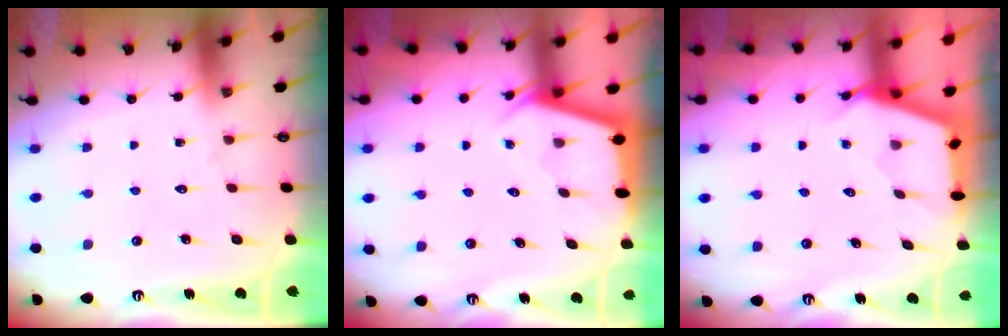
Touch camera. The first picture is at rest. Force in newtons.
{"total": 2.7, "press": 2.7, "slide": 0.2}
{"total": 2.6, "press": 2.5, "slide": 0.4}